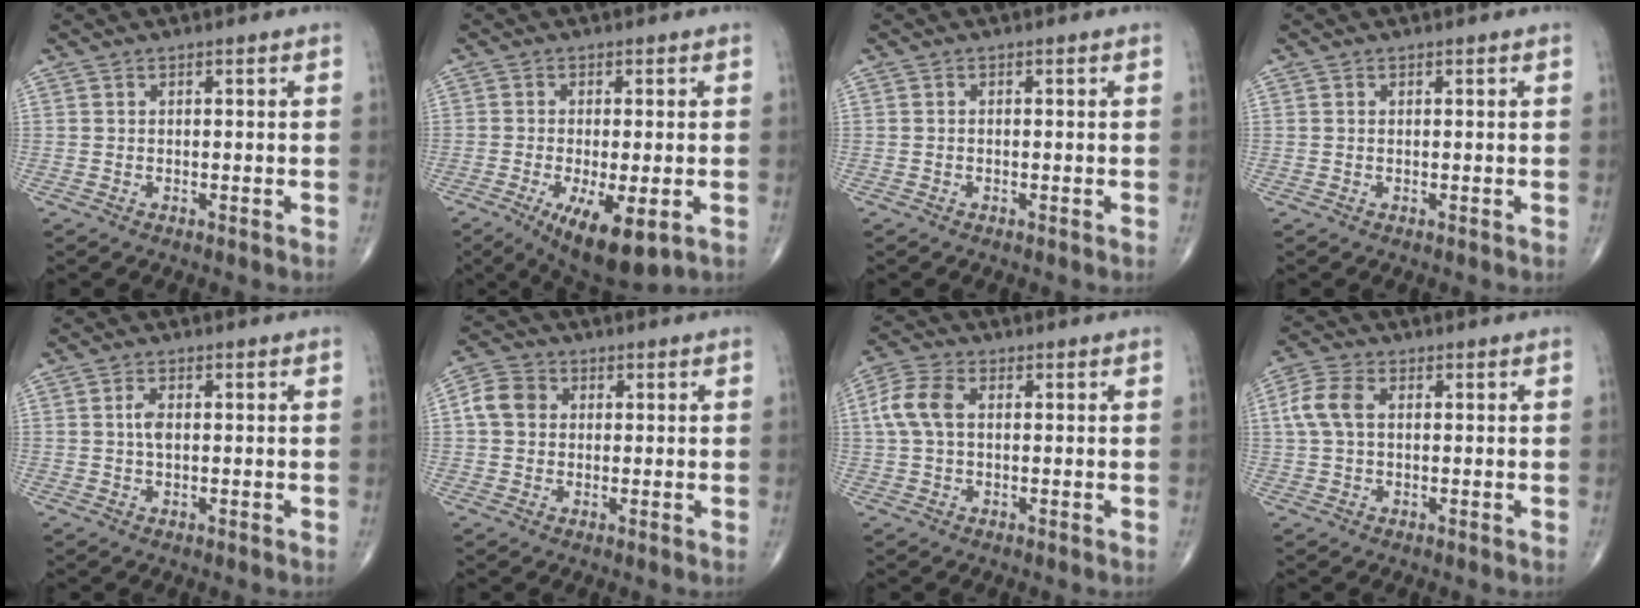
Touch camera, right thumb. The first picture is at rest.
{"total": 10.7, "force": [-4.2, 3.5, 9.2], "torque": [-0.147, -0.017, -0.059]}
{"total": 0.0}
{"total": 0.0}
{"total": 2.4, "force": [0.2, 1.2, 2.0], "torque": [-0.037, 0.002, 0.000]}
{"total": 5.7, "force": [0.8, 4.8, 3.0], "torque": [-0.049, 0.011, 0.008]}
{"total": 6.8, "force": [1.0, 4.2, 5.3], "torque": [-0.126, 0.020, 0.016]}
{"total": 6.1, "force": [1.0, 3.7, 4.7], "torque": [-0.114, 0.017, 0.016]}